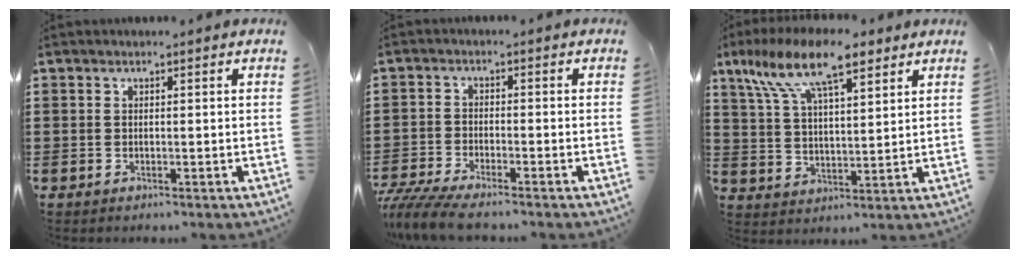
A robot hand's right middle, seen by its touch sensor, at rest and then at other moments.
{"total": 4.9, "force": [-4.6, 0.3, 1.9], "torque": [-0.059, -0.017, -0.094]}
{"total": 12.3, "force": [8.3, 3.9, 8.1], "torque": [-0.168, -0.009, 0.150]}